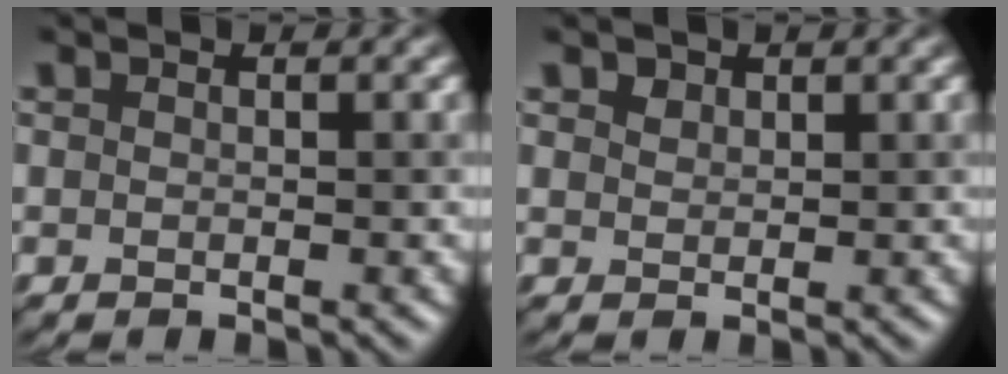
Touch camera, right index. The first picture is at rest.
{"total": 1.5, "force": [1.3, 0.7, -0.1], "torque": [0.005, 0.005, 0.020]}